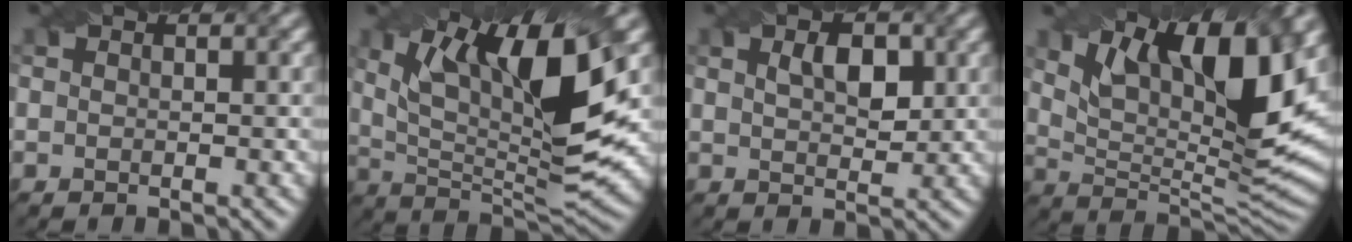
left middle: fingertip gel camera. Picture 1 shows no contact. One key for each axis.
{"total": 13.5, "fx": 4.7, "fy": 3.8, "fz": 12.0, "tx": -0.199, "ty": -0.005, "tz": 0.081}
{"total": 3.1, "fx": 1.1, "fy": 1.6, "fz": 2.5, "tx": -0.047, "ty": 0.003, "tz": 0.022}
{"total": 13.9, "fx": 6.6, "fy": 4.8, "fz": 11.3, "tx": -0.186, "ty": -0.005, "tz": 0.117}